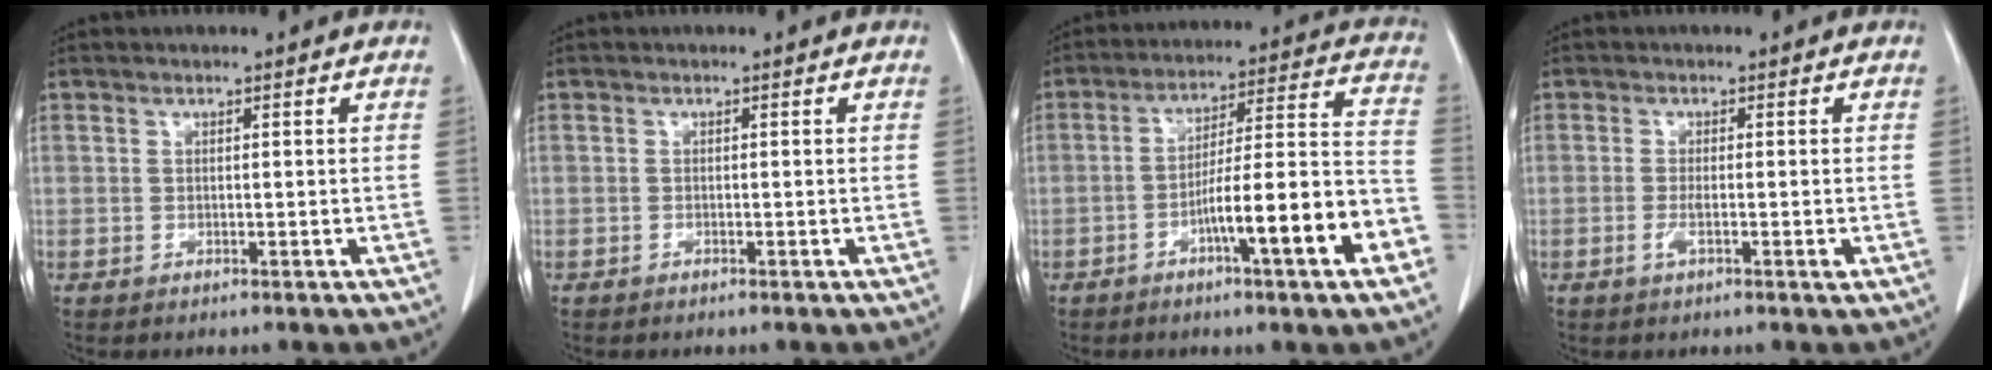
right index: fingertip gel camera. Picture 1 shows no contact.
{"total": 0.0}
{"total": 15.1, "force": [-6.3, 0.7, 13.7], "torque": [-0.206, 0.017, -0.095]}
{"total": 2.5, "force": [-1.0, 0.0, 2.3], "torque": [-0.041, -0.004, -0.019]}